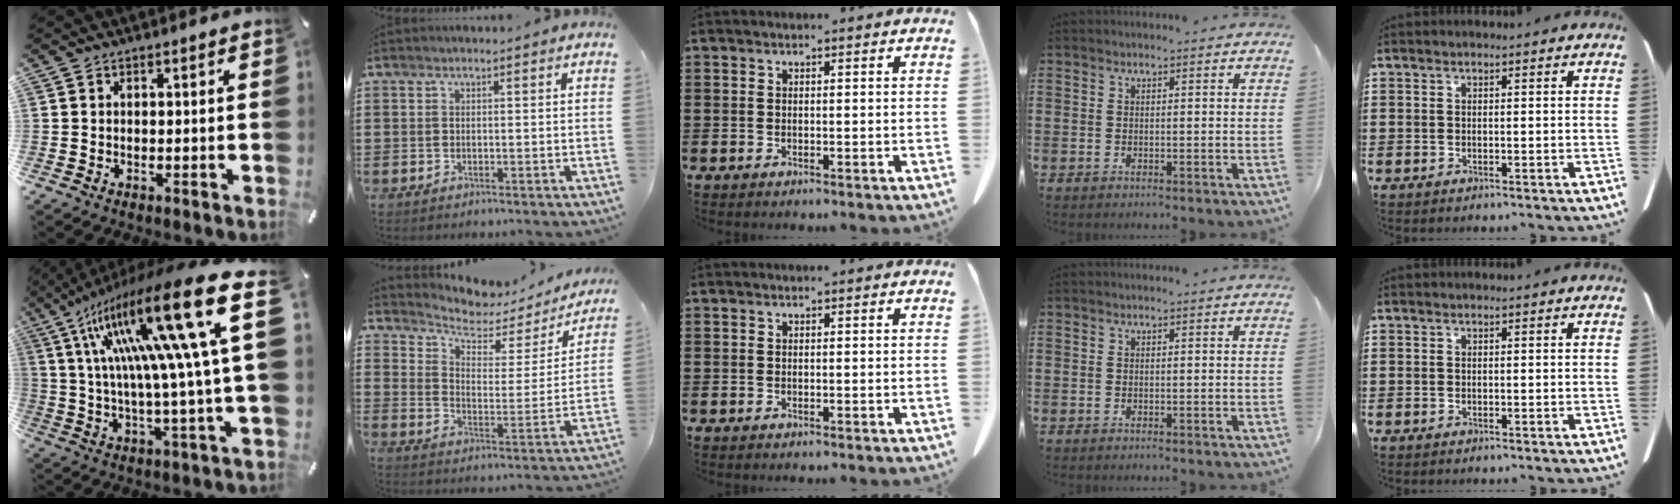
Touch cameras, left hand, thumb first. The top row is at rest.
{"thumb": {"total": 32.4, "force": [11.2, 6.0, 29.8], "torque": [-0.536, -0.090, 0.167]}, "index": {"total": 5.4, "force": [4.6, 2.0, 1.9], "torque": [-0.064, -0.029, 0.076]}}